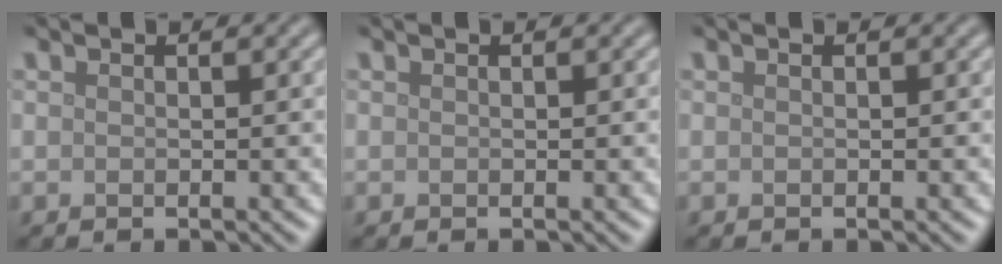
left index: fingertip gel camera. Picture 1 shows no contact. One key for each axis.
{"total": 0.0}
{"total": 0.0}